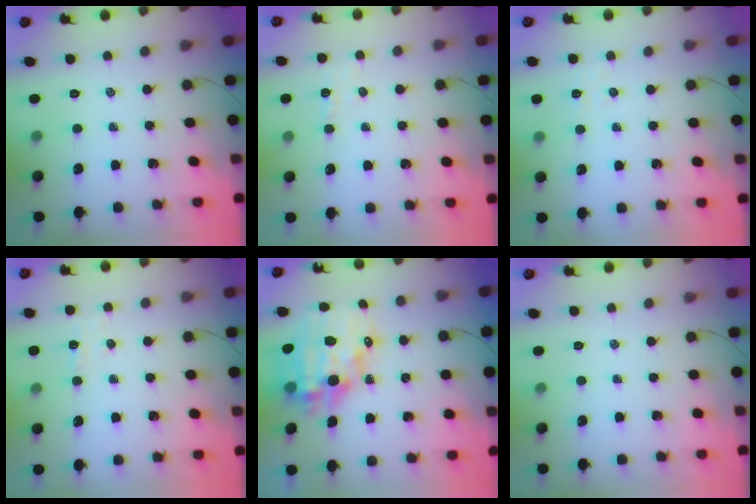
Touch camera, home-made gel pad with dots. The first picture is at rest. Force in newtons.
{"total": 2.5, "press": 2.4, "slide": 0.7}
{"total": 2.8, "press": 2.7, "slide": 0.8}
{"total": 2.5, "press": 2.4, "slide": 0.7}
{"total": 16.2, "press": 15.8, "slide": 3.5}
{"total": 0.0}